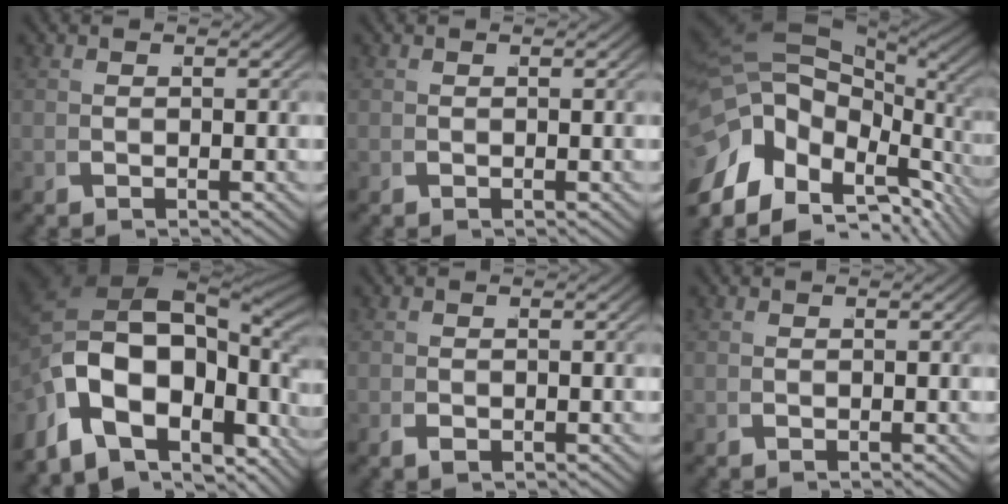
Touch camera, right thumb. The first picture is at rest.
{"total": 0.0}
{"total": 14.5, "force": [-1.8, 9.6, 10.8], "torque": [-0.196, -0.015, -0.025]}
{"total": 21.9, "force": [-0.8, 14.2, 16.6], "torque": [-0.296, -0.022, -0.010]}
{"total": 0.6, "force": [-0.3, 0.3, 0.4], "torque": [-0.007, -0.001, -0.005]}
{"total": 0.0}